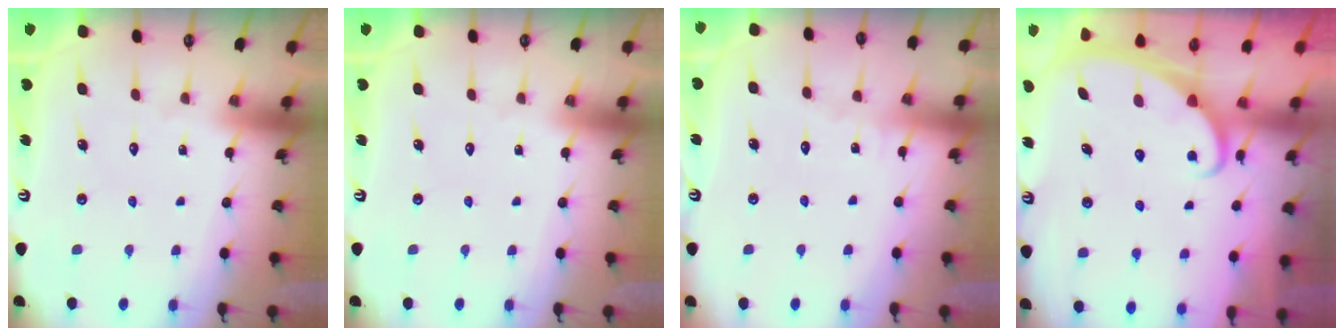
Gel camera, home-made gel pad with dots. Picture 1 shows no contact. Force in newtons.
{"total": 0.0}
{"total": 3.5, "press": 3.5, "slide": 0.3}
{"total": 2.5, "press": 2.5, "slide": 0.4}